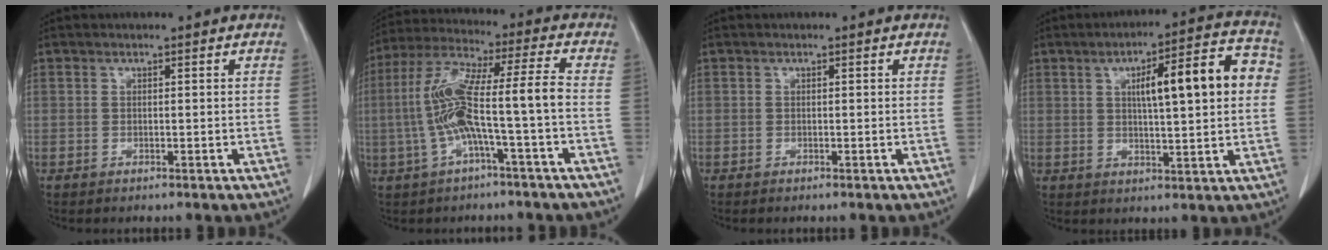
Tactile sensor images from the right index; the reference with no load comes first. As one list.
[{"total": 11.6, "force": [-2.4, 0.1, 11.3], "torque": [-0.234, 0.031, -0.048]}, {"total": 0.0}, {"total": 13.2, "force": [2.7, 2.5, 12.7], "torque": [-0.178, 0.033, 0.037]}]